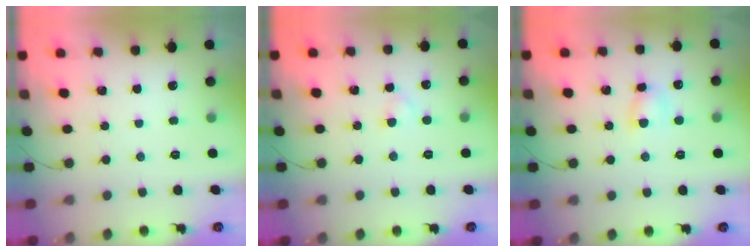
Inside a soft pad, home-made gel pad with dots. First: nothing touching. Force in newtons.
{"total": 1.9, "press": 1.6, "slide": 1.0}
{"total": 4.7, "press": 4.6, "slide": 0.9}